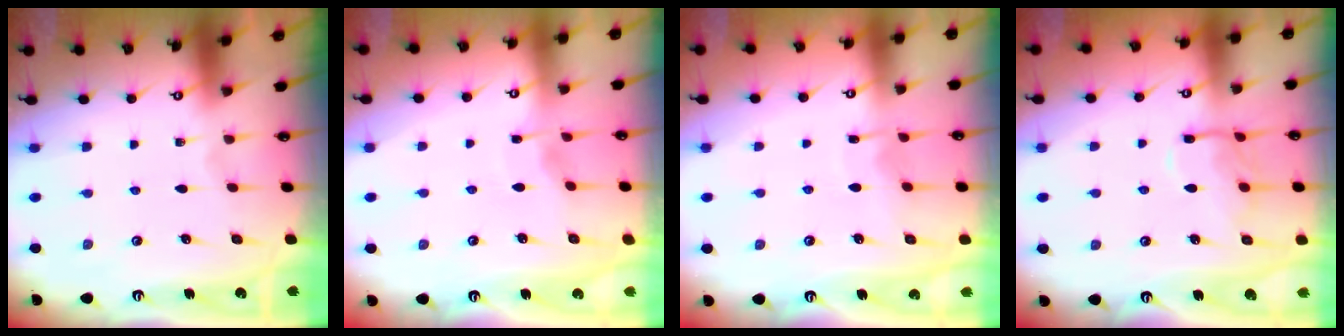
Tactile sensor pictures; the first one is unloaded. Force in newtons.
{"total": 2.7, "press": 2.6, "slide": 0.4}
{"total": 5.2, "press": 5.2, "slide": 0.5}
{"total": 10.0, "press": 10.0, "slide": 0.6}